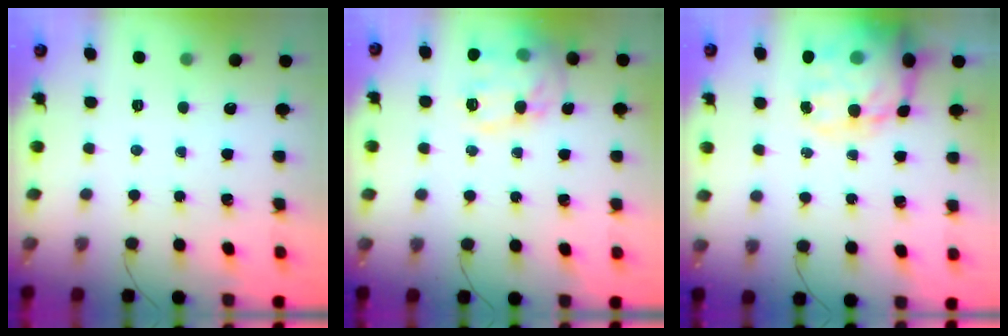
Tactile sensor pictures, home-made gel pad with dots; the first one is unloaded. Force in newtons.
{"total": 14.4, "press": 14.3, "slide": 1.6}
{"total": 18.8, "press": 18.1, "slide": 5.0}